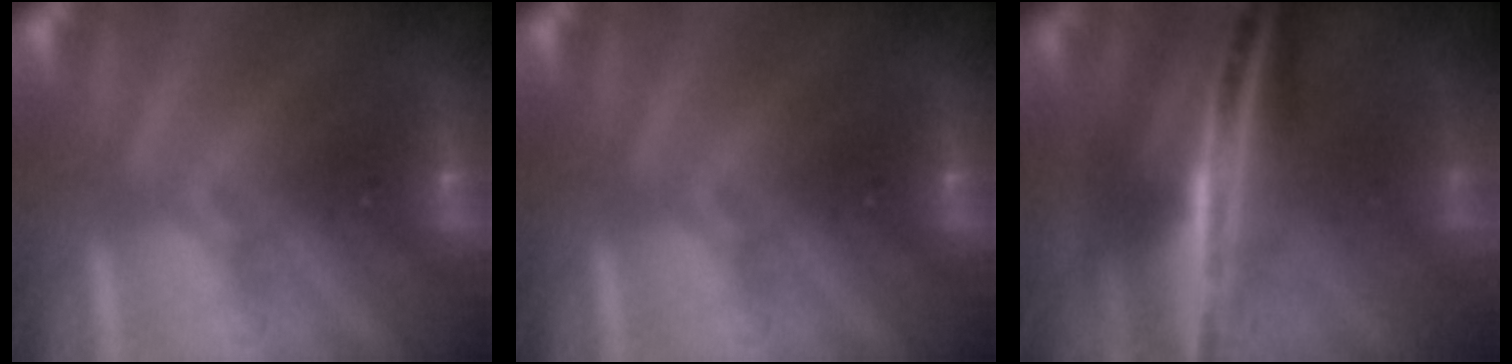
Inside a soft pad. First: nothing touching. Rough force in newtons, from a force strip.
{"total": 0.0}
{"total": 7.7}